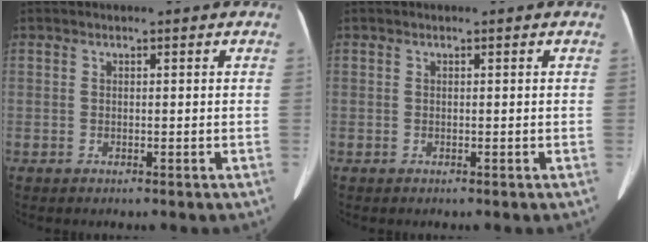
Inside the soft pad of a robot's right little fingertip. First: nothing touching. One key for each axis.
{"total": 0.0}